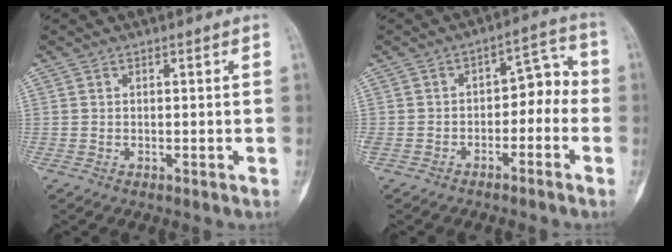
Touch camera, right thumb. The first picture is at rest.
{"total": 8.8, "force": [-2.7, 5.8, 6.0], "torque": [-0.074, 0.049, -0.047]}